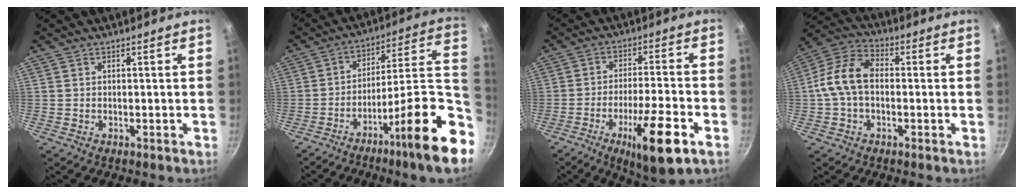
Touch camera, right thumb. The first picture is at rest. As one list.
[{"total": 20.5, "force": [-7.5, 3.6, 18.8], "torque": [-0.244, 0.044, -0.122]}, {"total": 14.1, "force": [-6.5, 2.9, 12.2], "torque": [-0.198, 0.023, -0.102]}, {"total": 9.8, "force": [-0.4, 6.6, 7.3], "torque": [-0.128, 0.032, -0.025]}]